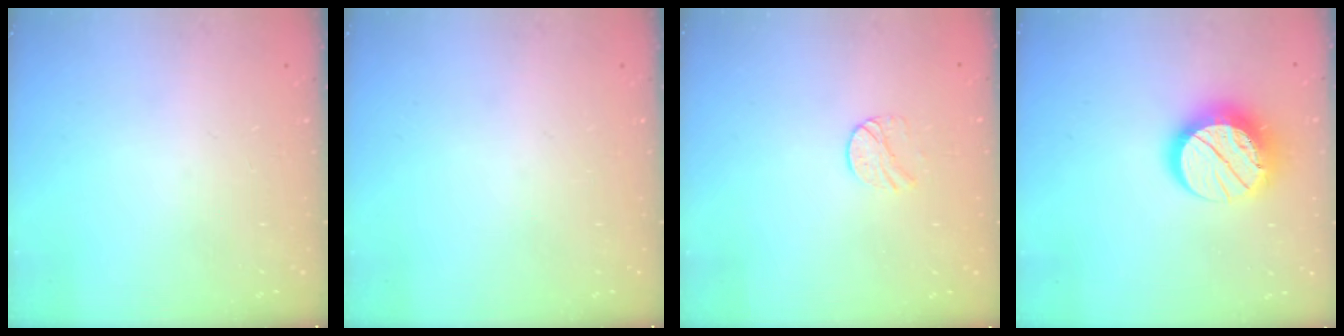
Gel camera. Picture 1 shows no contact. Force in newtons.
{"total": 0.0}
{"total": 6.6, "press": 6.6, "slide": 0.5}
{"total": 14.7, "press": 14.6, "slide": 1.2}